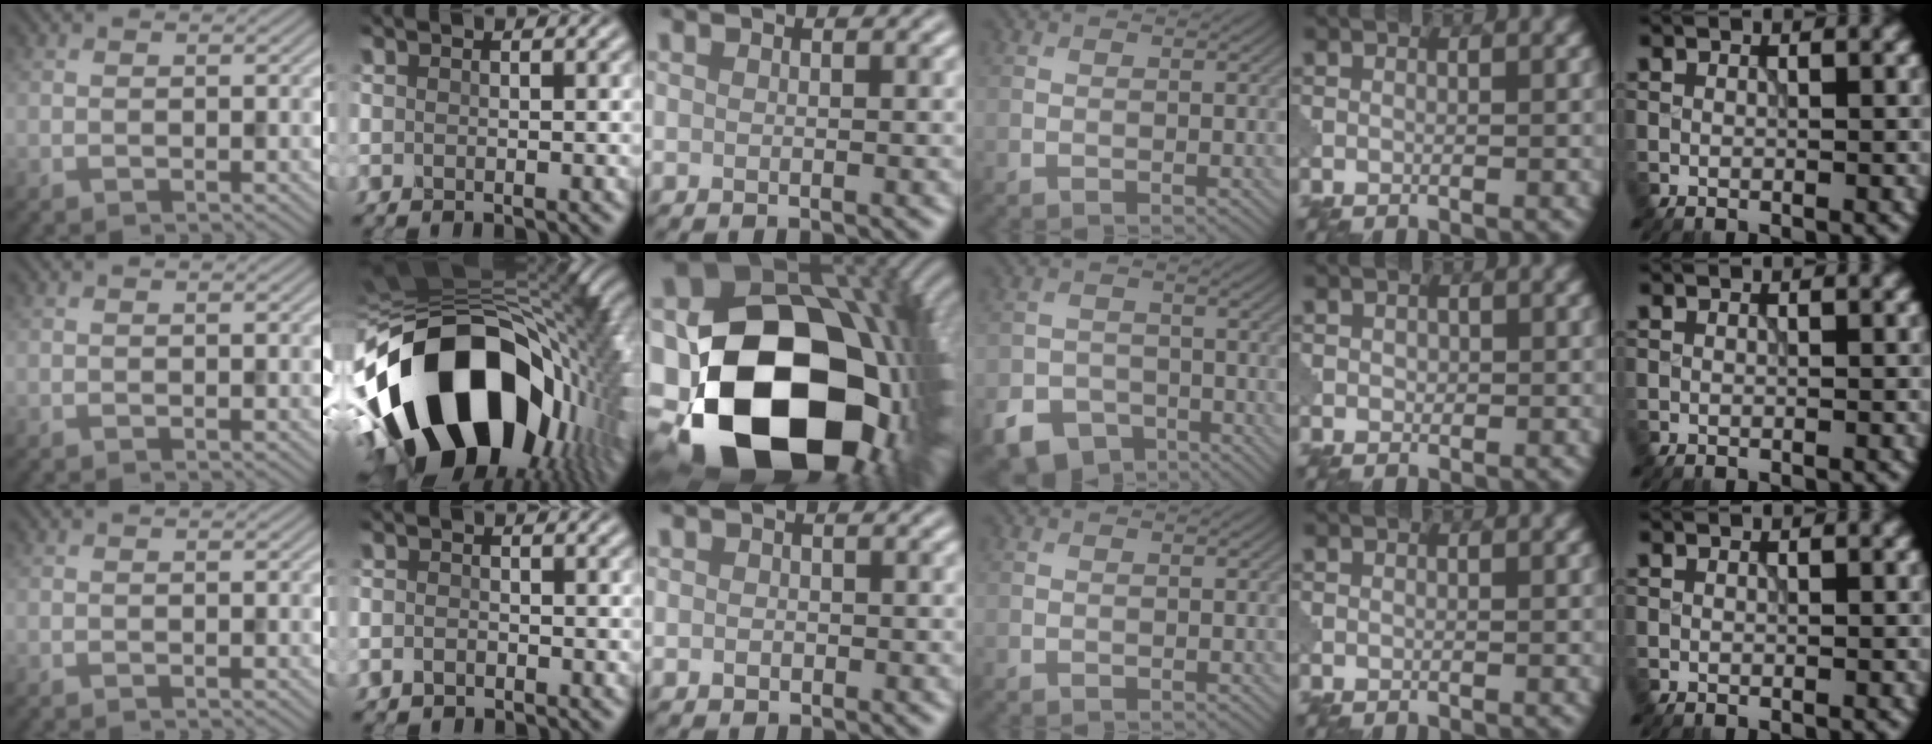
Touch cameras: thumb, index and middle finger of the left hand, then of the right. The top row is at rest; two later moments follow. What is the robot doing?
{"motion": "assemble", "object": "puzzle pieces"}